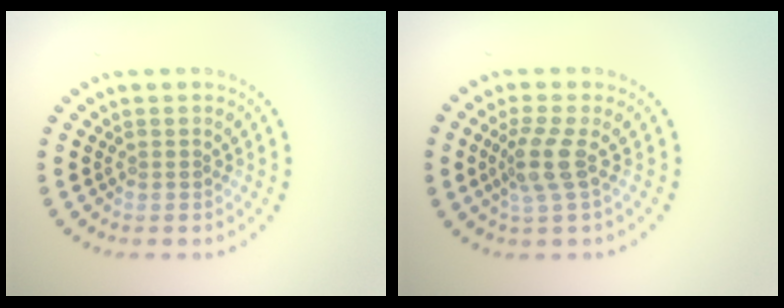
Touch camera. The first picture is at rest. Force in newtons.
{"total": 2.6, "press": 2.1, "slide": 1.7}